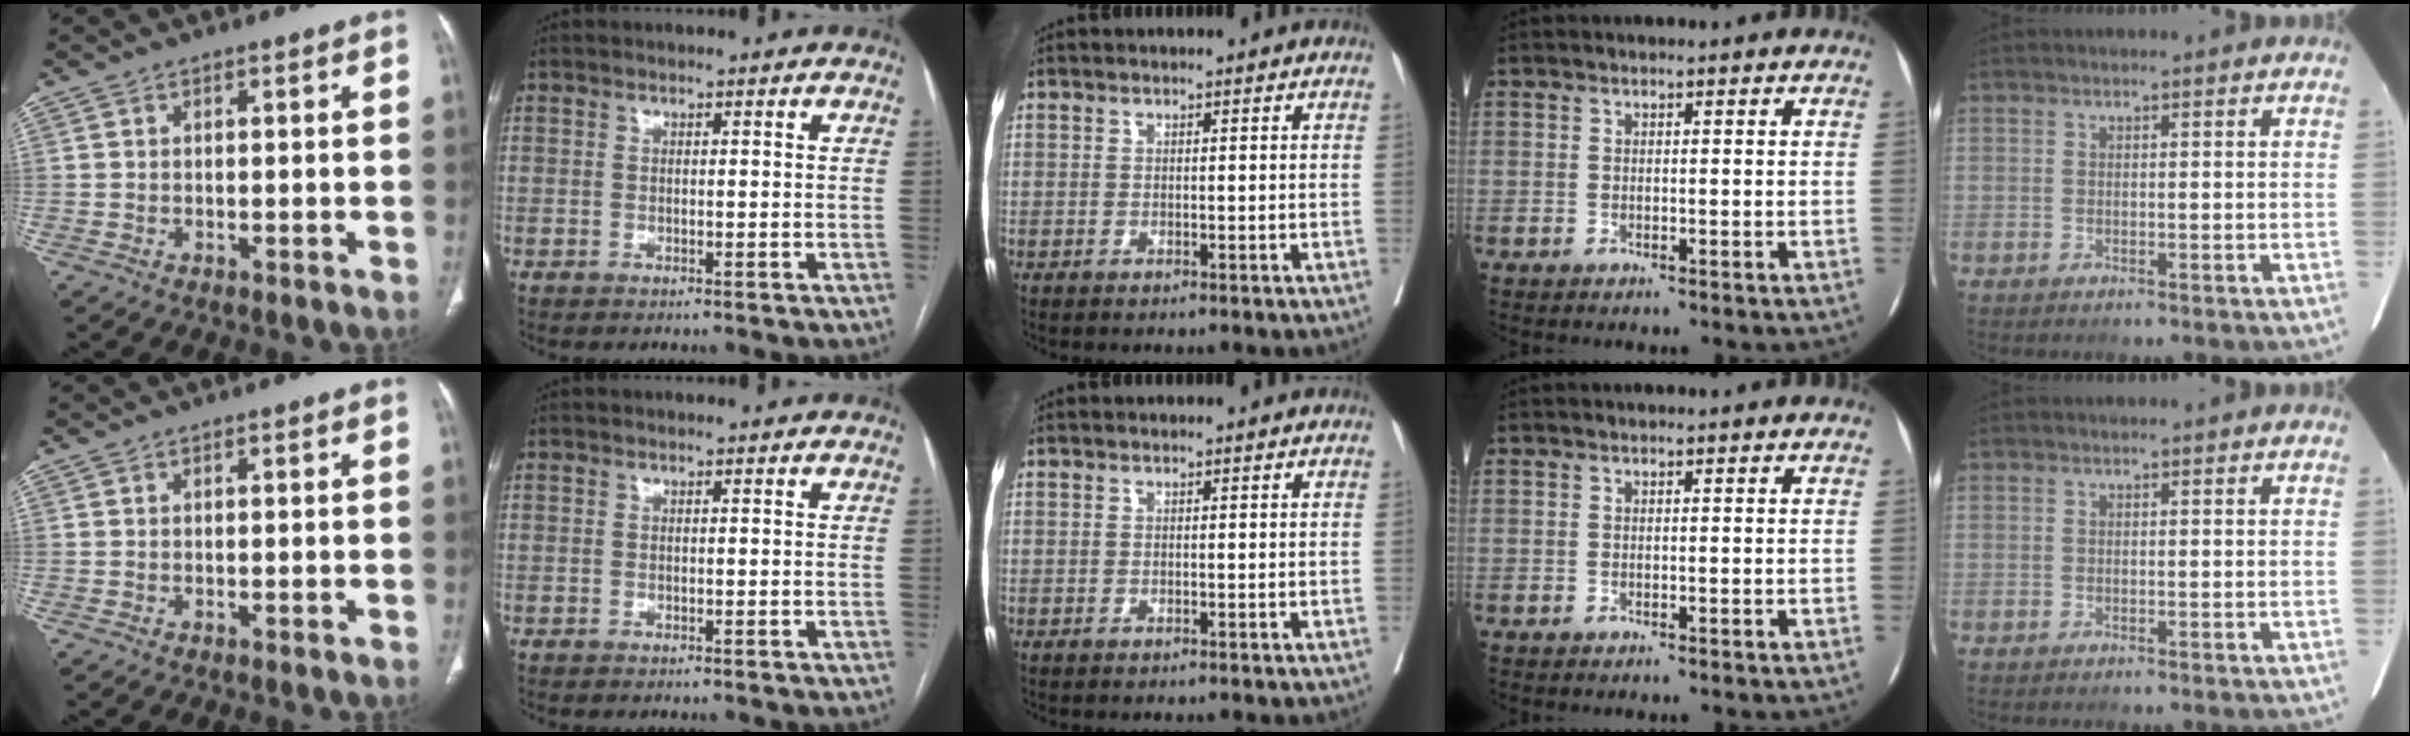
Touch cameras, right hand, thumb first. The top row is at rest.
{}